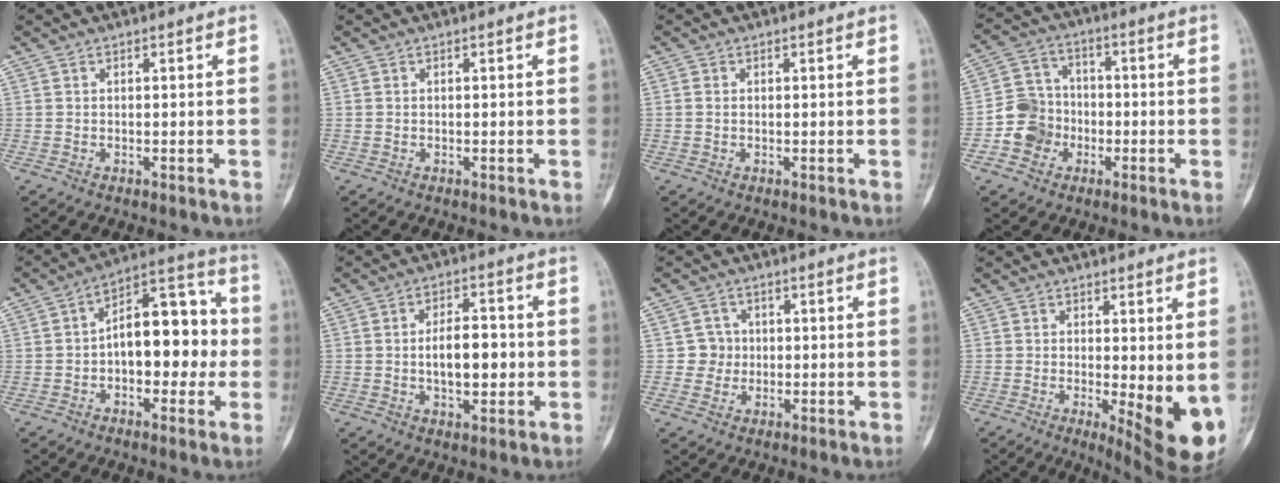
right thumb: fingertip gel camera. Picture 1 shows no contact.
{"total": 0.0}
{"total": 0.7, "force": [0.1, 0.6, 0.4], "torque": [-0.011, 0.000, 0.001]}
{"total": 8.4, "force": [-2.8, 7.6, 2.2], "torque": [-0.011, 0.029, -0.055]}
{"total": 15.6, "force": [-0.9, 8.6, 12.9], "torque": [-0.150, 0.046, -0.024]}
{"total": 11.1, "force": [-0.9, 5.9, 9.3], "torque": [-0.115, 0.021, -0.015]}
{"total": 3.7, "force": [0.0, 3.6, 0.2], "torque": [0.028, 0.010, -0.005]}
{"total": 9.4, "force": [-1.4, 2.7, 8.9], "torque": [-0.111, -0.022, -0.013]}